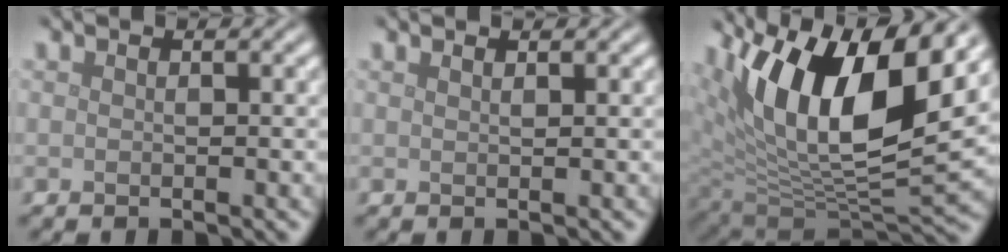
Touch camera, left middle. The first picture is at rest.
{"total": 0.7, "force": [0.6, 0.2, 0.3], "torque": [-0.001, -0.002, 0.005]}
{"total": 13.8, "force": [6.6, 5.7, 10.7], "torque": [-0.187, 0.008, 0.116]}